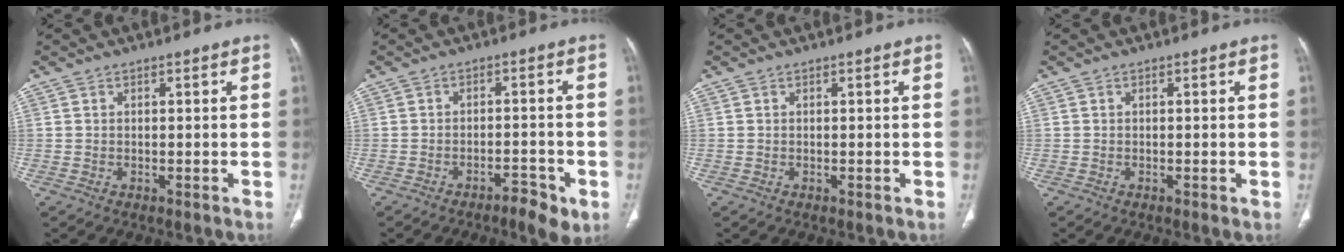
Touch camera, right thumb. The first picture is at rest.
{"total": 5.3, "force": [-3.0, 1.6, 4.1], "torque": [-0.060, 0.017, -0.040]}
{"total": 0.0}
{"total": 0.5, "force": [-0.1, 0.1, 0.5], "torque": [-0.011, -0.002, -0.001]}